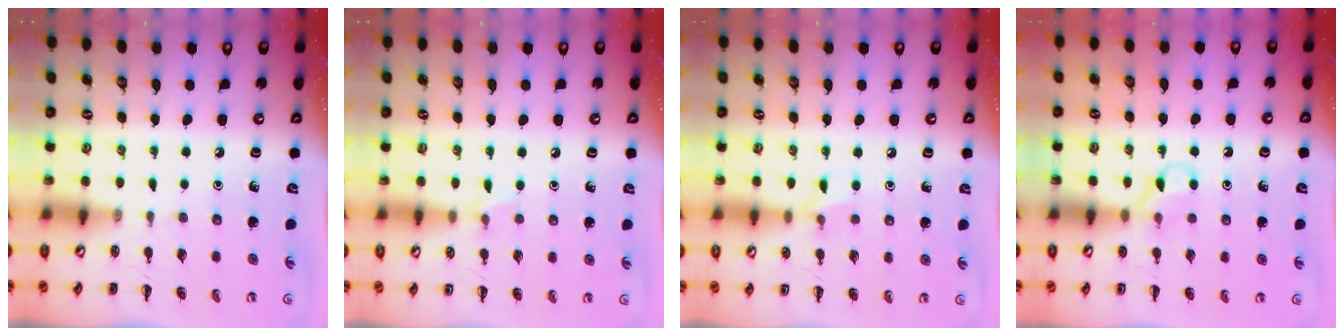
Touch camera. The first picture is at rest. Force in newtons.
{"total": 4.9, "press": 4.6, "slide": 1.7}
{"total": 6.5, "press": 6.3, "slide": 1.9}
{"total": 5.6, "press": 5.3, "slide": 1.8}